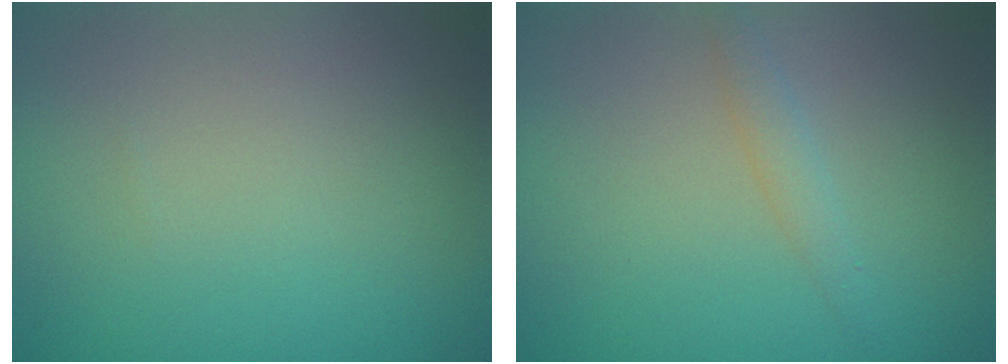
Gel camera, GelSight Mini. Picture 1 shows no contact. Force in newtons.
{"total": 1.4, "press": 1.4, "slide": 0.1}